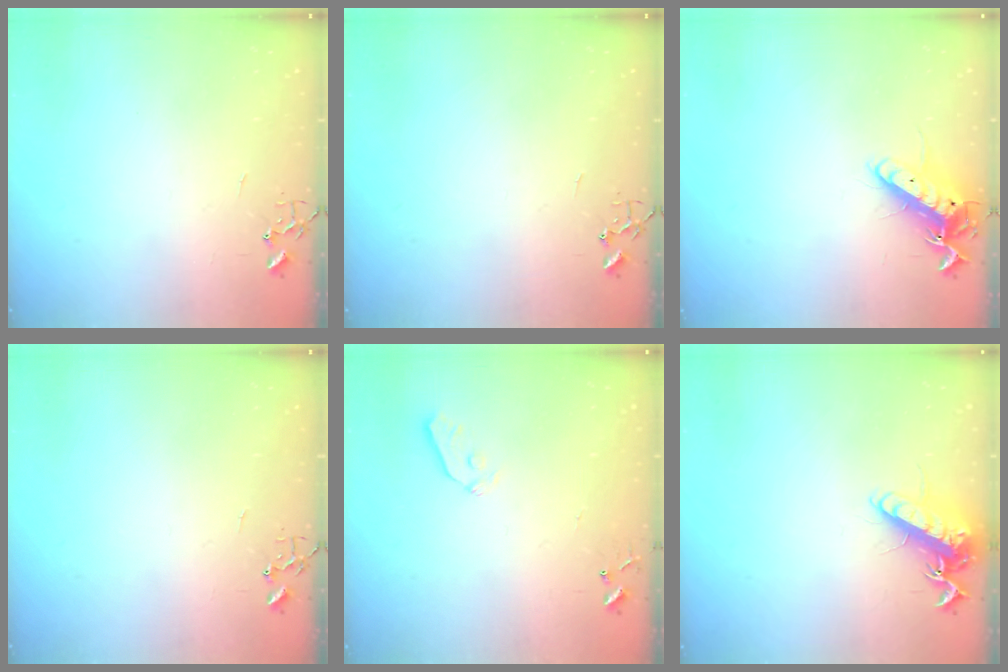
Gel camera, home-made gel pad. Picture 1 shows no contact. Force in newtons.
{"total": 0.0}
{"total": 12.2, "press": 12.1, "slide": 1.4}
{"total": 0.0}
{"total": 5.2, "press": 5.2, "slide": 0.6}
{"total": 14.3, "press": 14.1, "slide": 2.1}